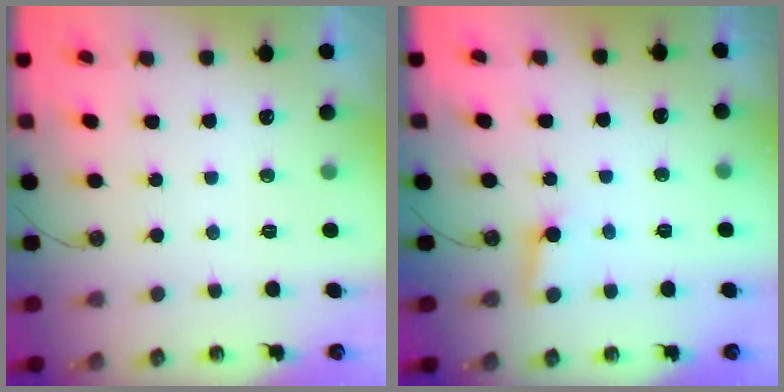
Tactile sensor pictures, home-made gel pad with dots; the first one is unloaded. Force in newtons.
{"total": 2.6, "press": 2.6, "slide": 0.3}